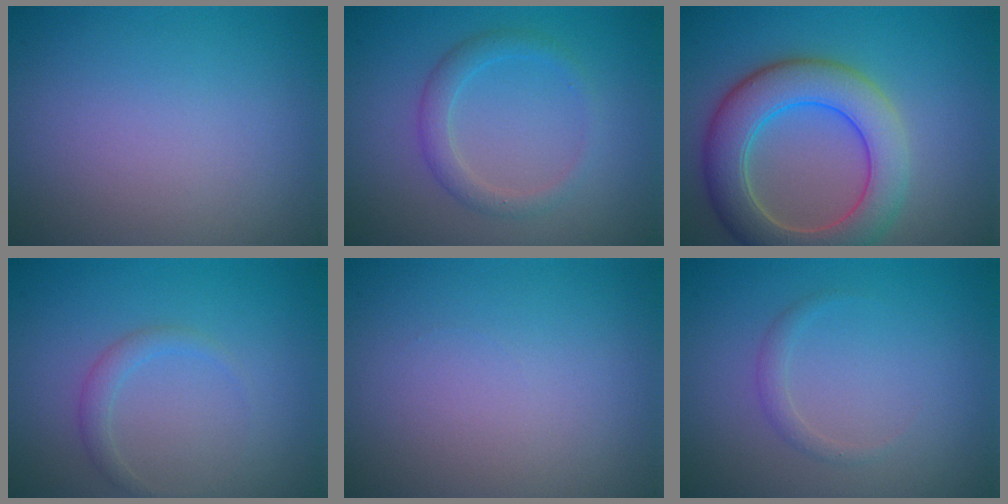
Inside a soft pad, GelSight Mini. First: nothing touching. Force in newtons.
{"total": 2.1, "press": 2.1, "slide": 0.1}
{"total": 7.2, "press": 7.1, "slide": 0.6}
{"total": 1.2, "press": 1.2, "slide": 0.1}
{"total": 0.0}
{"total": 1.0, "press": 1.0, "slide": 0.0}